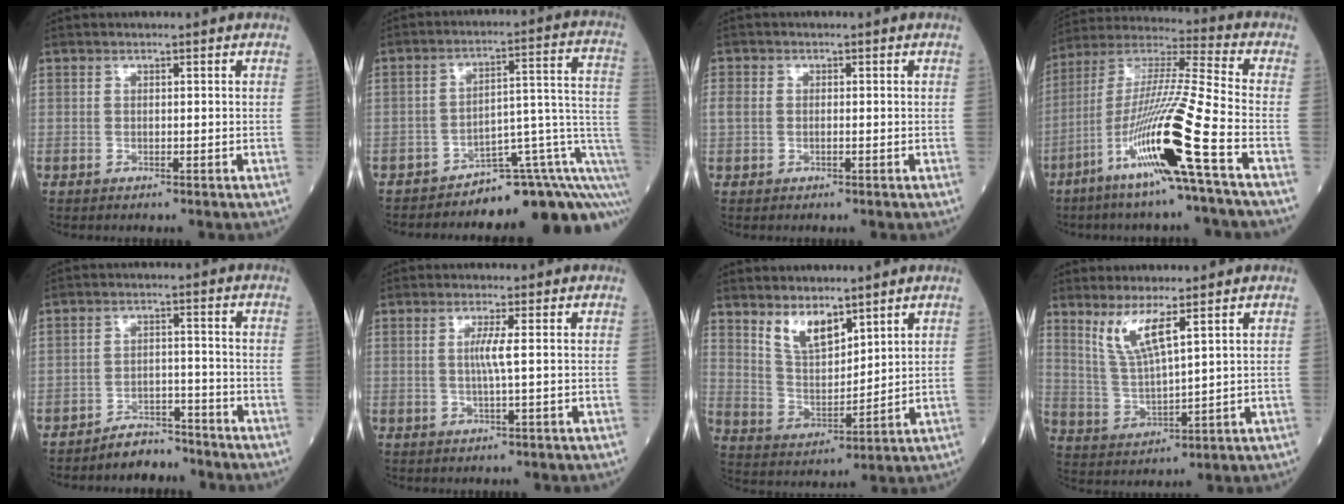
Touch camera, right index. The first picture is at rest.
{"total": 12.0, "force": [-7.9, 3.0, 8.5], "torque": [-0.069, 0.081, -0.099]}
{"total": 2.3, "force": [-0.1, 1.7, 1.5], "torque": [-0.051, 0.012, -0.001]}
{"total": 15.9, "force": [-6.6, -1.7, 14.3], "torque": [-0.289, -0.018, -0.127]}
{"total": 4.5, "force": [-4.2, 1.7, 0.3], "torque": [-0.004, 0.004, -0.068]}
{"total": 2.7, "force": [0.3, -0.6, 2.7], "torque": [-0.056, -0.003, 0.003]}
{"total": 7.4, "force": [5.3, 2.8, 4.3], "torque": [-0.087, -0.003, 0.111]}
{"total": 6.9, "force": [4.1, 0.4, 5.5], "torque": [-0.117, -0.012, 0.090]}